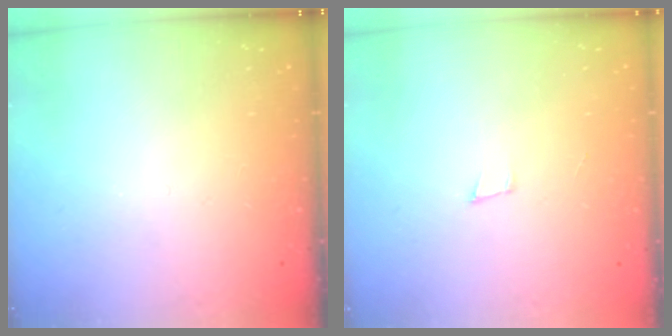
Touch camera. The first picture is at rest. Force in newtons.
{"total": 3.3, "press": 1.9, "slide": 2.7}